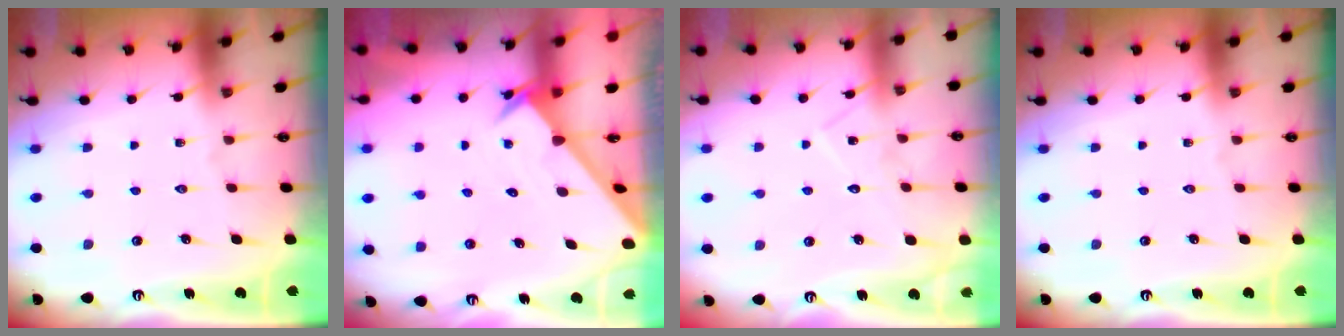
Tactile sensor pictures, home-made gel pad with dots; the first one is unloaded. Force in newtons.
{"total": 1.8, "press": 1.8, "slide": 0.1}
{"total": 8.9, "press": 8.9, "slide": 0.6}
{"total": 0.0}